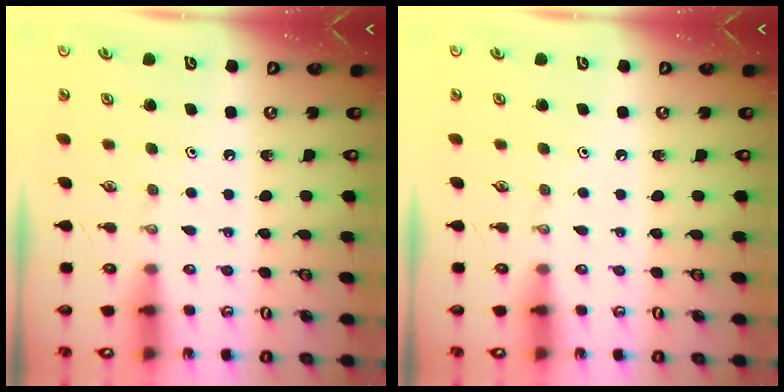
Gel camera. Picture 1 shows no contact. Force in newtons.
{"total": 0.0}